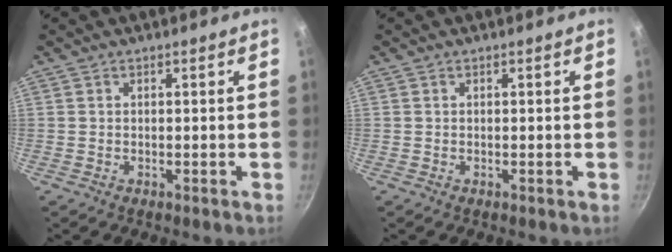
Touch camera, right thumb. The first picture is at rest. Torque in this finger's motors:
{"motor_torque": [0.00, 0.00, 0.24, 0.25, 0.04]}